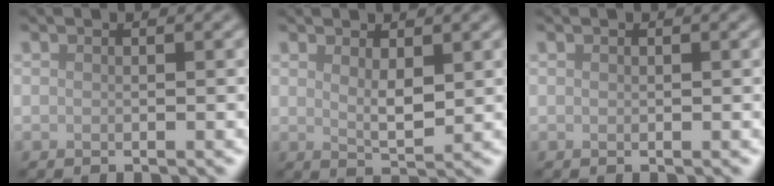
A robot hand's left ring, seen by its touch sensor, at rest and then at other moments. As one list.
[{"total": 2.1, "force": [0.9, 0.7, 1.8], "torque": [-0.033, -0.005, 0.018]}, {"total": 0.0}]